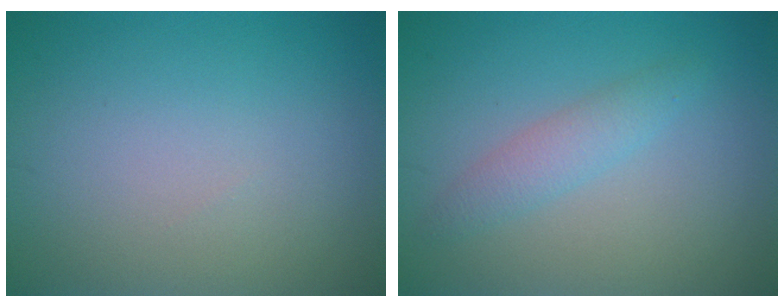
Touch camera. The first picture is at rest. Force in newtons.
{"total": 2.1, "press": 2.1, "slide": 0.2}